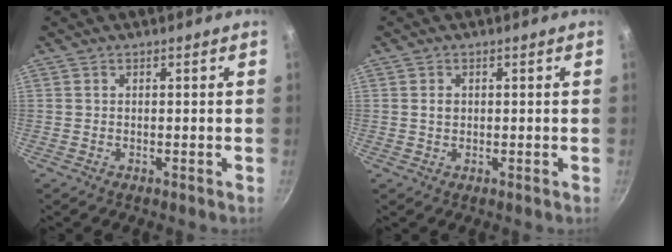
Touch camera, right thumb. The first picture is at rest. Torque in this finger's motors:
{"motor_torque": [0.48, 0.75, 0.48, 0.13, 0.11]}